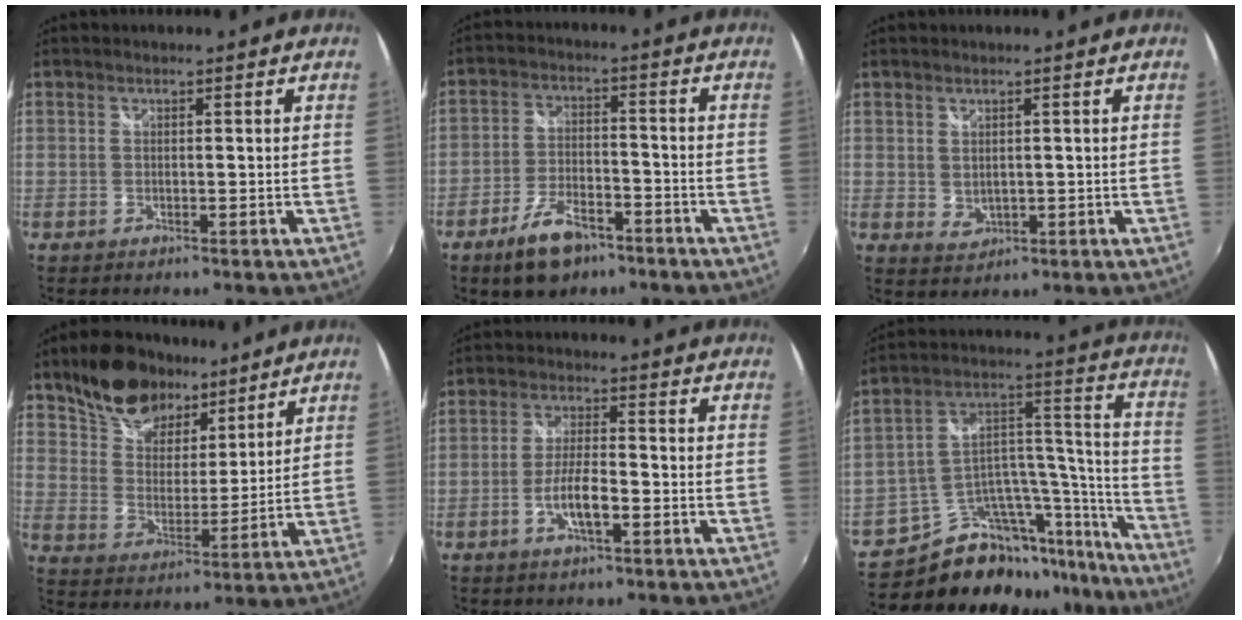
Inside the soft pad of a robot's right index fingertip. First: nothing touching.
{"total": 9.5, "force": [-6.3, 4.6, 5.4], "torque": [-0.120, 0.001, -0.103]}
{"total": 2.7, "force": [0.8, 2.1, 1.5], "torque": [-0.021, -0.002, 0.019]}
{"total": 16.4, "force": [11.5, 9.0, 7.4], "torque": [-0.155, 0.045, 0.211]}
{"total": 6.1, "force": [-2.5, 1.5, 5.4], "torque": [-0.107, 0.002, -0.045]}
{"total": 22.7, "force": [-19.2, 9.8, 7.1], "torque": [-0.095, 0.084, -0.284]}